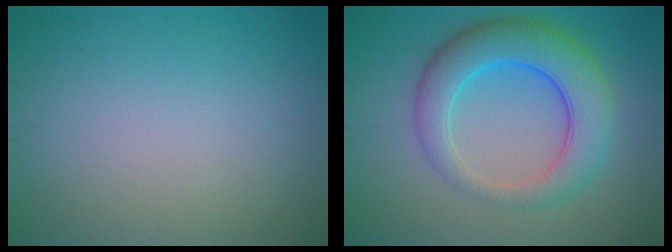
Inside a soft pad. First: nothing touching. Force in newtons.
{"total": 7.3, "press": 7.2, "slide": 0.4}